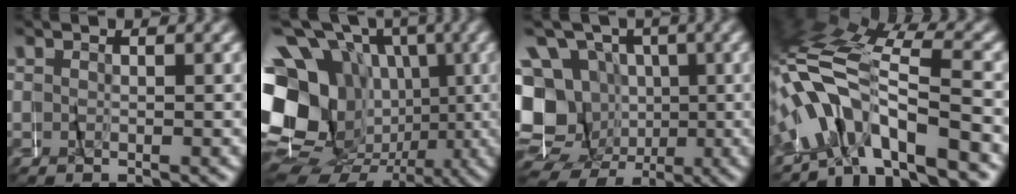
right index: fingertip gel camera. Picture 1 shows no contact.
{"total": 16.8, "force": [-0.7, 13.3, 10.2], "torque": [-0.200, -0.033, -0.022]}
{"total": 17.7, "force": [-2.1, 16.2, 6.9], "torque": [-0.161, -0.049, -0.042]}
{"total": 7.7, "force": [-0.5, 4.4, 6.3], "torque": [-0.157, 0.010, -0.022]}